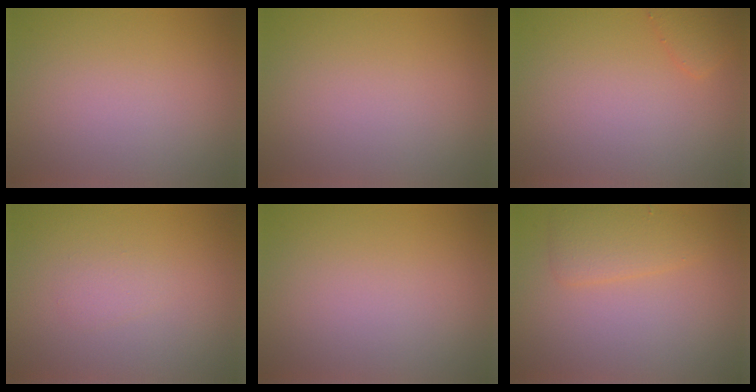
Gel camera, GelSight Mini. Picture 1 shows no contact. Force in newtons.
{"total": 0.0}
{"total": 1.5, "press": 1.5, "slide": 0.1}
{"total": 0.9, "press": 0.9, "slide": 0.0}
{"total": 0.0}
{"total": 2.6, "press": 2.6, "slide": 0.1}